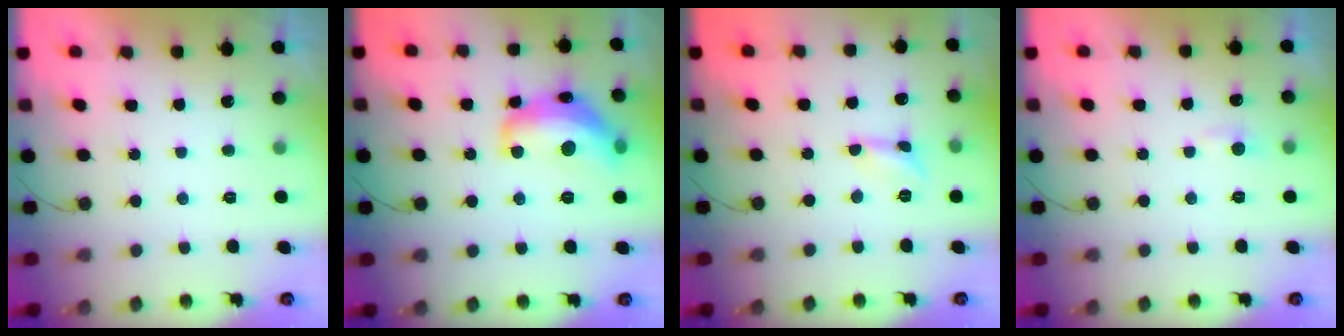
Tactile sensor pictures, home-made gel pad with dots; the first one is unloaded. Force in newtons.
{"total": 17.2, "press": 17.2, "slide": 0.9}
{"total": 2.8, "press": 2.7, "slide": 0.3}
{"total": 3.9, "press": 3.8, "slide": 0.5}